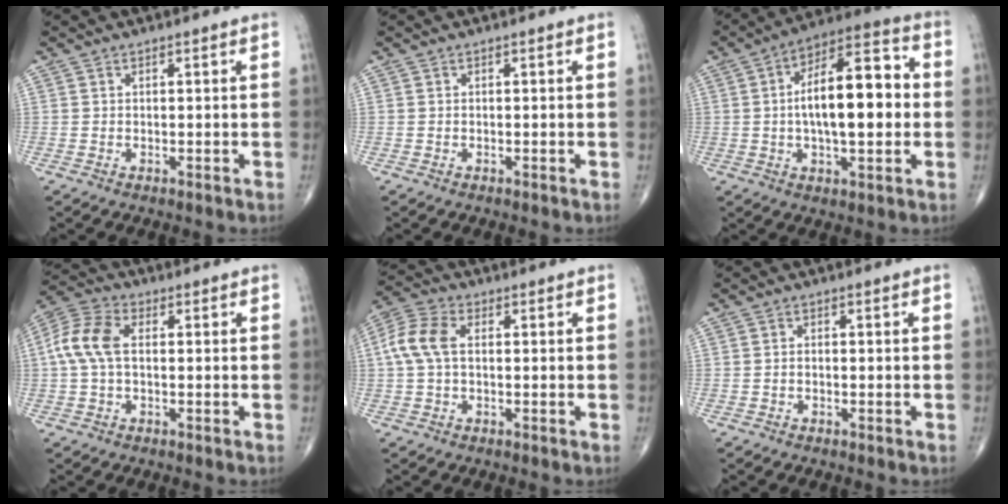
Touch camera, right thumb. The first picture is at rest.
{"total": 0.0}
{"total": 17.4, "force": [0.4, 7.2, 15.9], "torque": [-0.236, 0.027, -0.001]}
{"total": 8.6, "force": [0.6, 5.1, 6.9], "torque": [-0.161, 0.026, 0.006]}
{"total": 7.4, "force": [0.7, 4.5, 5.9], "torque": [-0.142, 0.024, 0.010]}
{"total": 0.6, "force": [-0.3, 0.4, 0.4], "torque": [-0.004, 0.002, -0.007]}